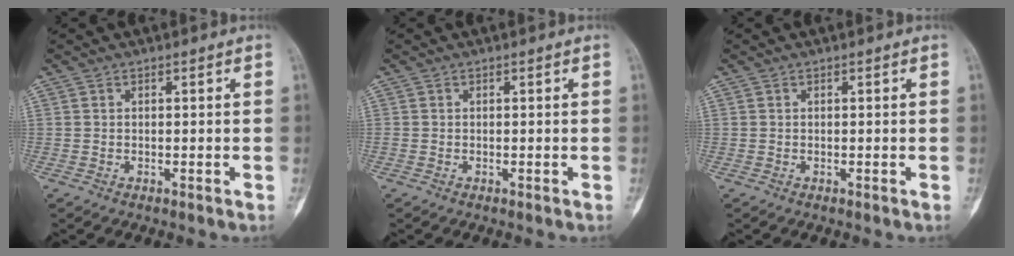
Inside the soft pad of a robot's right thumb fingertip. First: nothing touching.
{"total": 0.0}
{"total": 0.0}